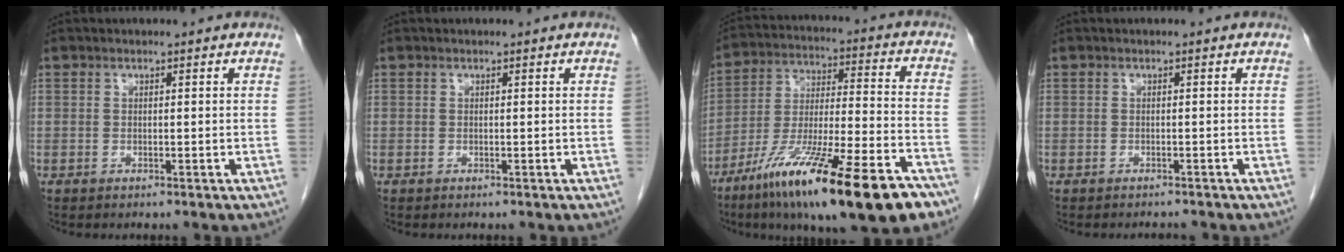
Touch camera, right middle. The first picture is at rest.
{"total": 0.0}
{"total": 24.7, "force": [-15.5, 2.9, 19.0], "torque": [-0.272, -0.038, -0.262]}
{"total": 1.3, "force": [-1.2, 0.2, 0.0], "torque": [-0.002, -0.004, -0.015]}